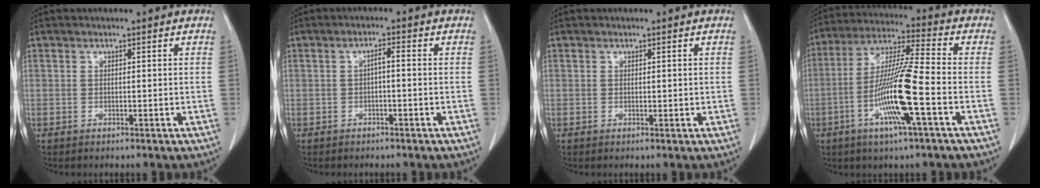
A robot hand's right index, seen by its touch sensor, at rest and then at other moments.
{"total": 1.6, "force": [-0.2, 0.3, 1.5], "torque": [-0.027, 0.005, -0.003]}
{"total": 0.7, "force": [0.2, 0.4, 0.5], "torque": [-0.008, -0.002, 0.005]}
{"total": 13.6, "force": [-4.3, 0.1, 12.9], "torque": [-0.255, -0.007, -0.087]}